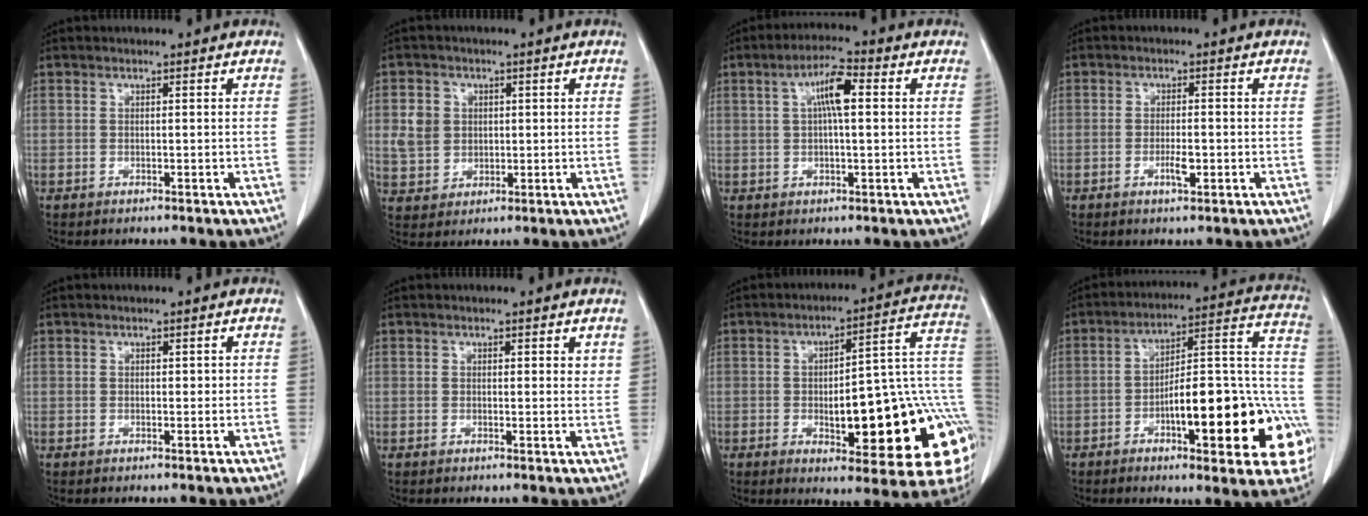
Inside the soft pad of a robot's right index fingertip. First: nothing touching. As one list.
[{"total": 5.6, "force": [1.0, 5.1, 2.2], "torque": [-0.049, 0.016, 0.029]}, {"total": 6.1, "force": [1.4, 1.1, 5.9], "torque": [-0.107, 0.017, 0.023]}, {"total": 2.7, "force": [-1.0, 0.6, 2.4], "torque": [-0.044, 0.001, -0.014]}, {"total": 0.7, "force": [0.2, 0.4, 0.4], "torque": [0.000, 0.001, 0.003]}, {"total": 1.5, "force": [1.1, 0.6, 0.8], "torque": [-0.003, -0.006, 0.012]}, {"total": 23.5, "force": [-5.2, 6.1, 22.1], "torque": [-0.189, 0.028, -0.053]}, {"total": 24.0, "force": [-8.1, 6.3, 21.7], "torque": [-0.206, 0.031, -0.100]}]